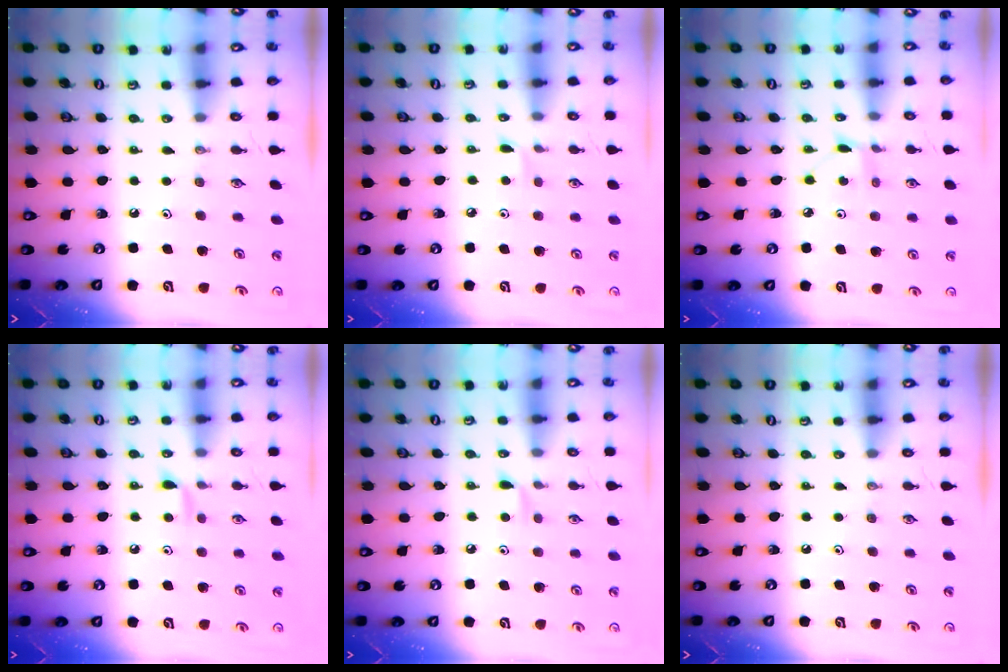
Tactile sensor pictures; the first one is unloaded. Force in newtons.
{"total": 2.4, "press": 2.4, "slide": 0.4}
{"total": 3.9, "press": 3.8, "slide": 0.5}
{"total": 5.2, "press": 5.2, "slide": 0.6}
{"total": 3.9, "press": 3.9, "slide": 0.6}
{"total": 0.0}